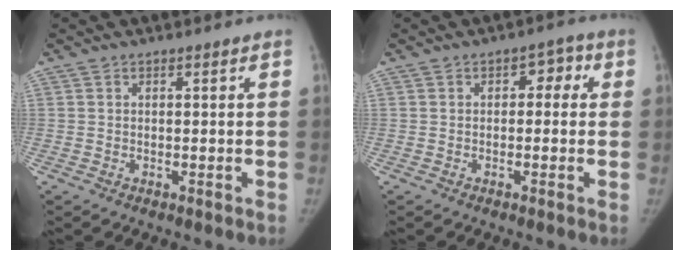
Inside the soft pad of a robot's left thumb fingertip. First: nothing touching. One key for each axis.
{"total": 3.8, "fx": 0.5, "fy": 2.6, "fz": 2.7, "tx": -0.008, "ty": 0.012, "tz": -0.005}